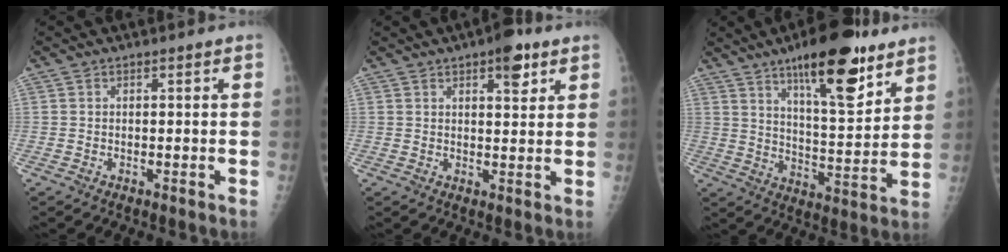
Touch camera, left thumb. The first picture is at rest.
{"total": 3.5, "force": [2.0, 1.5, 2.5], "torque": [-0.021, -0.006, 0.024]}
{"total": 17.6, "force": [11.0, 5.3, 12.7], "torque": [-0.160, -0.066, 0.174]}